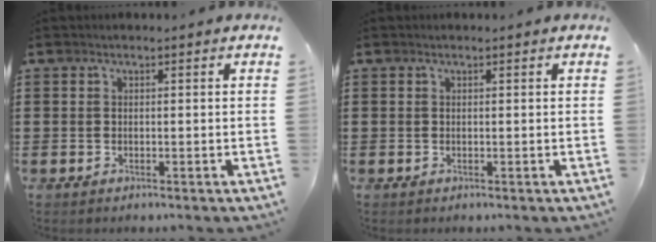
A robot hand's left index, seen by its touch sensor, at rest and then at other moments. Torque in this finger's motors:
{"motor_torque": [0.01, 0.01, 0.02, 0.00]}